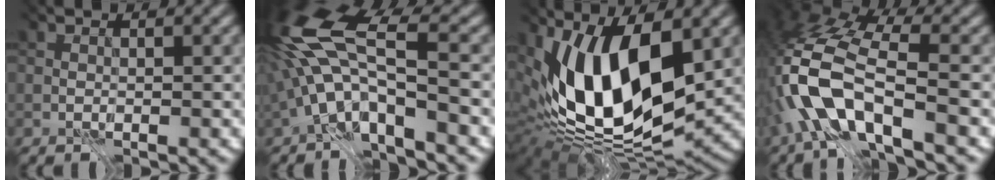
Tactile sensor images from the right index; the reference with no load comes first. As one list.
[{"total": 8.6, "force": [-3.0, 2.2, 7.8], "torque": [-0.162, 0.005, -0.050]}, {"total": 12.7, "force": [-0.8, 5.7, 11.3], "torque": [-0.200, -0.011, -0.003]}, {"total": 9.3, "force": [-5.6, 2.5, 7.0], "torque": [-0.164, -0.003, -0.096]}]